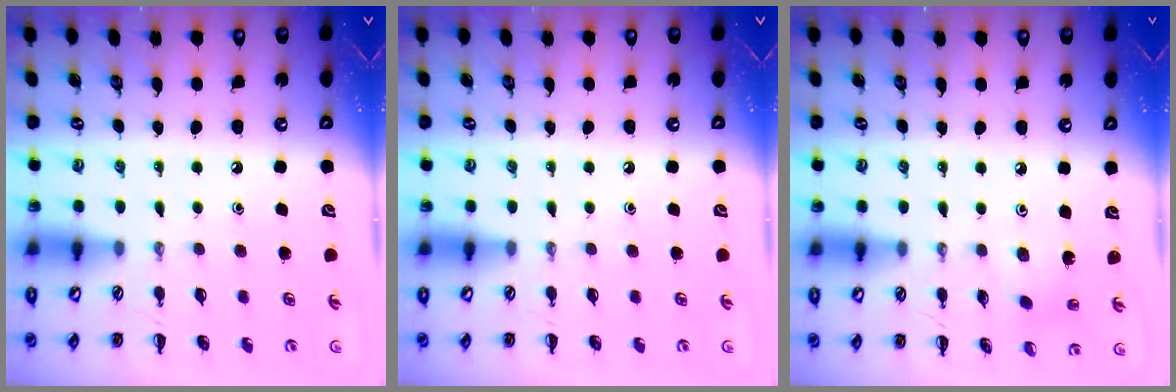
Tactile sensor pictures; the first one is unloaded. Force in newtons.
{"total": 0.0}
{"total": 1.5, "press": 1.4, "slide": 0.5}